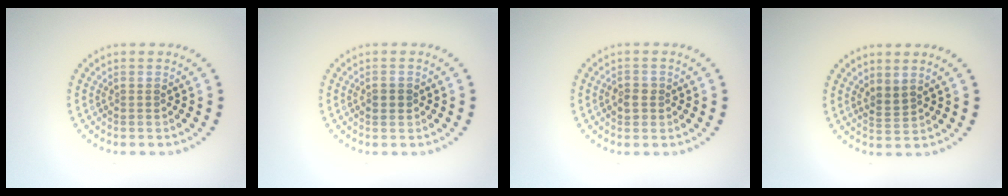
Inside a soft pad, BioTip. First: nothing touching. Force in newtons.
{"total": 1.7, "press": 1.6, "slide": 0.2}
{"total": 1.6, "press": 1.6, "slide": 0.3}
{"total": 1.4, "press": 1.2, "slide": 0.8}